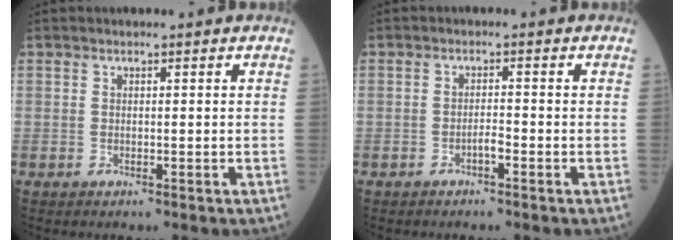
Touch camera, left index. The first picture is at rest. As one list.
[{"total": 1.6, "force": [-1.3, 0.1, 0.9], "torque": [-0.015, -0.002, -0.023]}]